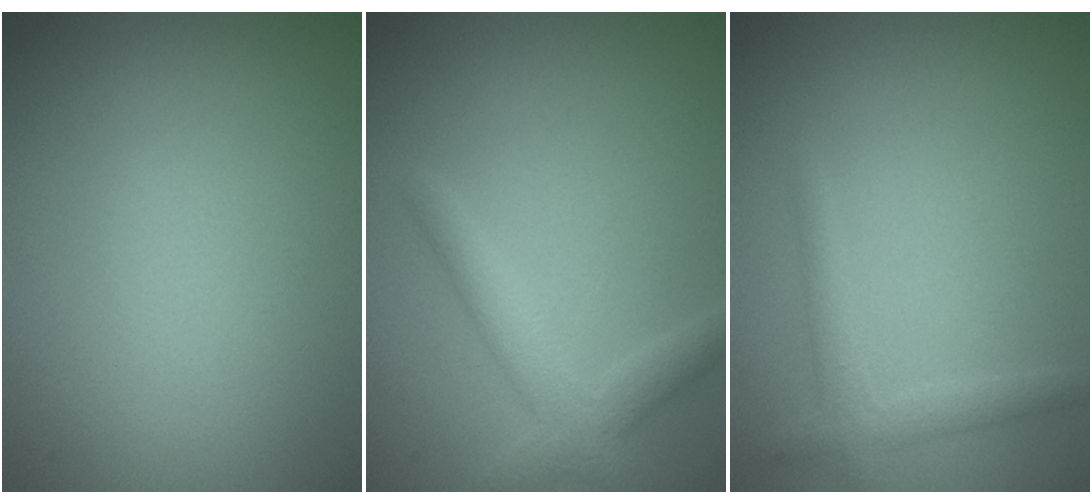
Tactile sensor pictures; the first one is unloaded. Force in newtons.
{"total": 3.1, "press": 3.1, "slide": 0.2}
{"total": 1.9, "press": 1.9, "slide": 0.1}